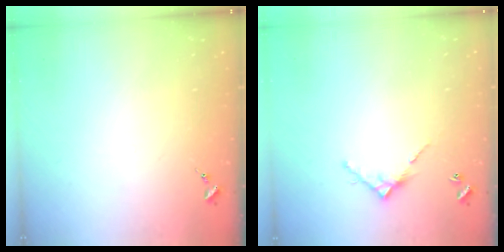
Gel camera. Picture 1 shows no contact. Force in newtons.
{"total": 6.3, "press": 6.3, "slide": 0.5}